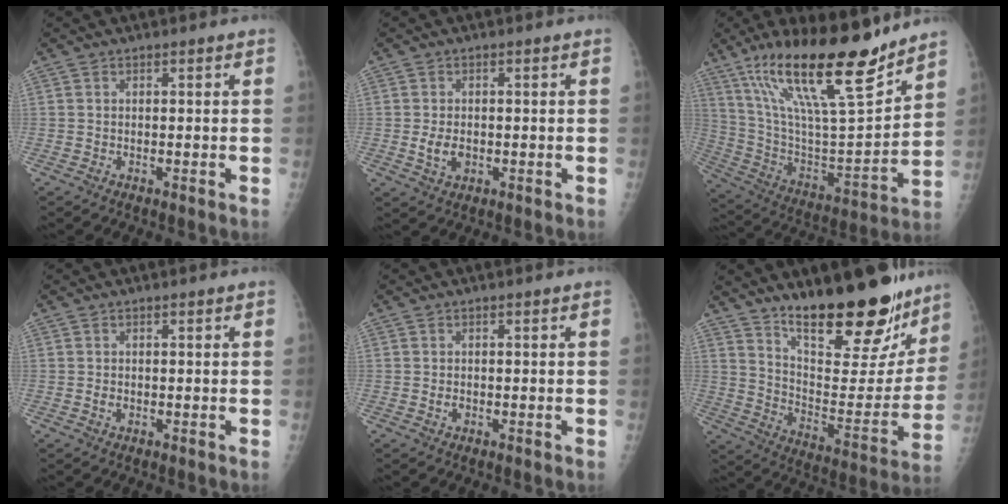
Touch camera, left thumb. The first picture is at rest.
{"total": 3.6, "force": [-0.6, 2.5, 2.6], "torque": [-0.044, -0.002, -0.005]}
{"total": 26.2, "force": [17.6, 6.1, 18.5], "torque": [-0.298, -0.067, 0.312]}
{"total": 1.1, "force": [-0.1, 0.8, 0.8], "torque": [-0.010, 0.000, -0.001]}
{"total": 1.1, "force": [-0.2, 0.8, 0.7], "torque": [-0.011, 0.000, -0.002]}
{"total": 25.3, "force": [18.7, 8.3, 14.8], "torque": [-0.171, -0.113, 0.283]}